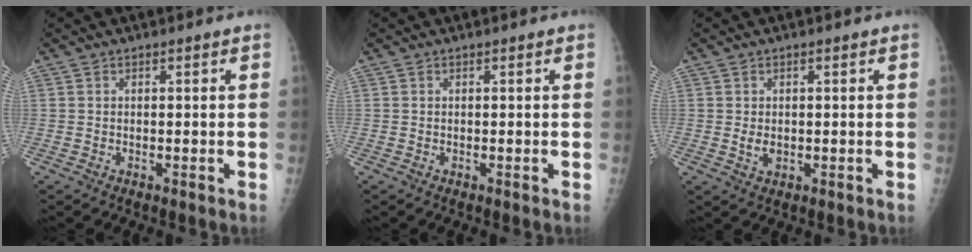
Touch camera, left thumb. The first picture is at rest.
{"total": 0.0}
{"total": 2.2, "force": [0.0, 1.5, 1.6], "torque": [-0.023, -0.004, 0.006]}